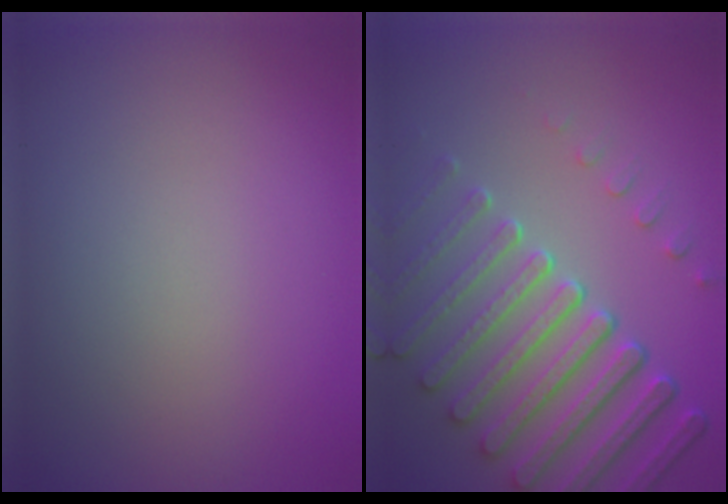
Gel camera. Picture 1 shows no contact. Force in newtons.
{"total": 8.0, "press": 5.8, "slide": 5.5}